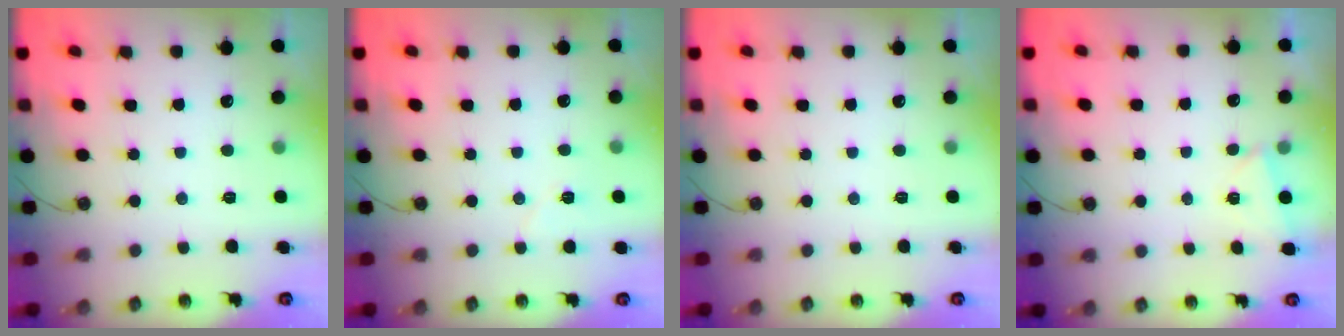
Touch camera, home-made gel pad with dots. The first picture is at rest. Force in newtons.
{"total": 4.1, "press": 3.8, "slide": 1.7}
{"total": 0.0}
{"total": 2.6, "press": 1.5, "slide": 2.1}